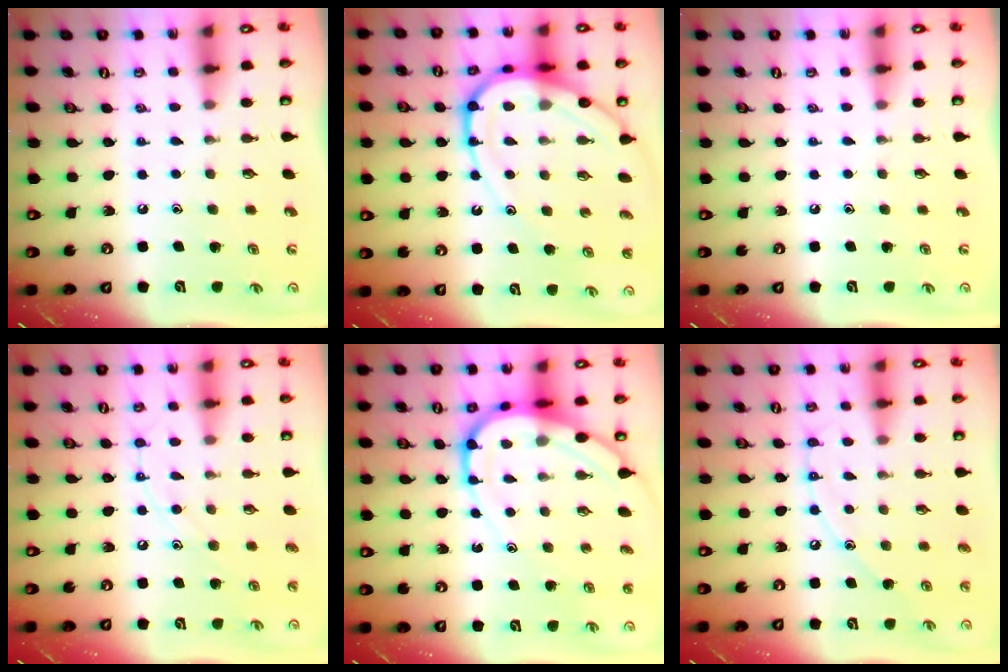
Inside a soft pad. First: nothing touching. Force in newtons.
{"total": 16.9, "press": 16.8, "slide": 1.8}
{"total": 0.0}
{"total": 9.6, "press": 9.6, "slide": 0.7}
{"total": 13.1, "press": 13.1, "slide": 1.2}
{"total": 8.5, "press": 8.5, "slide": 0.6}